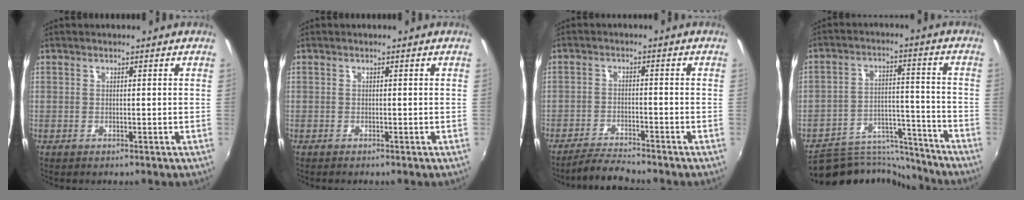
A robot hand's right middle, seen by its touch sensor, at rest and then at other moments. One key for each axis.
{"total": 0.0}
{"total": 5.3, "fx": -5.0, "fy": -0.1, "fz": 1.5, "tx": -0.050, "ty": -0.010, "tz": -0.093}
{"total": 11.5, "fx": -11.1, "fy": 2.7, "fz": 0.0, "tx": 0.002, "ty": 0.035, "tz": -0.177}